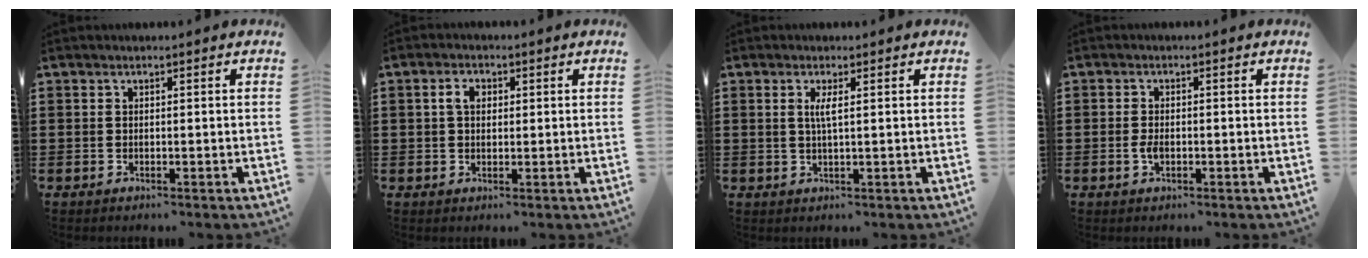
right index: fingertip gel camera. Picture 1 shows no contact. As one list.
[{"total": 2.9, "force": [0.5, 1.9, 2.1], "torque": [-0.046, 0.012, 0.007]}, {"total": 2.3, "force": [0.5, 0.2, 2.2], "torque": [-0.046, 0.000, 0.007]}, {"total": 1.9, "force": [-0.4, 1.0, 1.5], "torque": [-0.038, -0.003, -0.009]}]